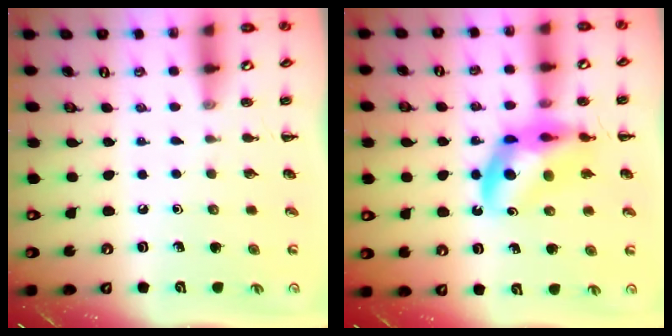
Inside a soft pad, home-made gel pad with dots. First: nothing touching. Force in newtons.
{"total": 12.6, "press": 12.1, "slide": 3.5}